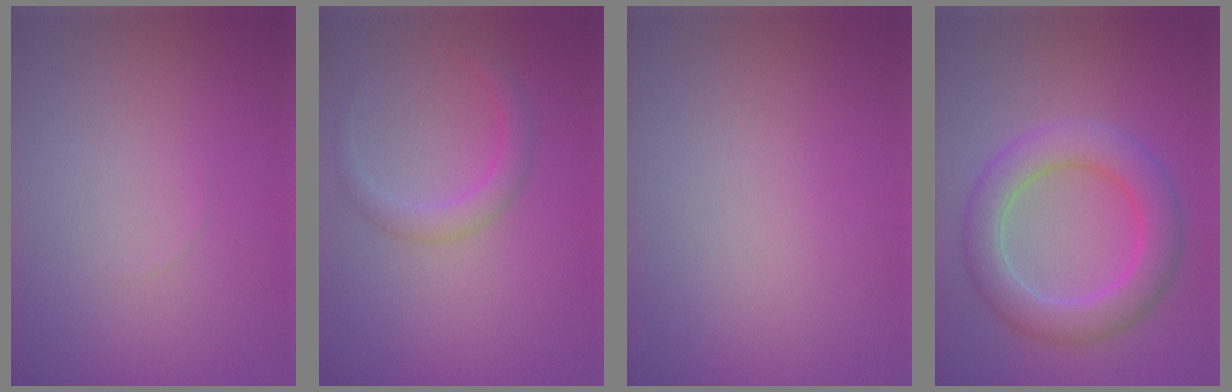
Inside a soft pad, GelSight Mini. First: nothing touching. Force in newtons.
{"total": 1.9, "press": 1.9, "slide": 0.2}
{"total": 0.0}
{"total": 5.3, "press": 5.3, "slide": 0.1}